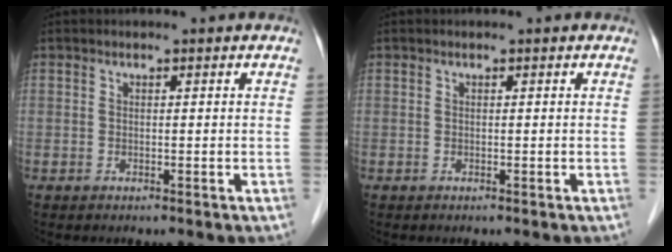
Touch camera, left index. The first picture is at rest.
{"total": 0.0}